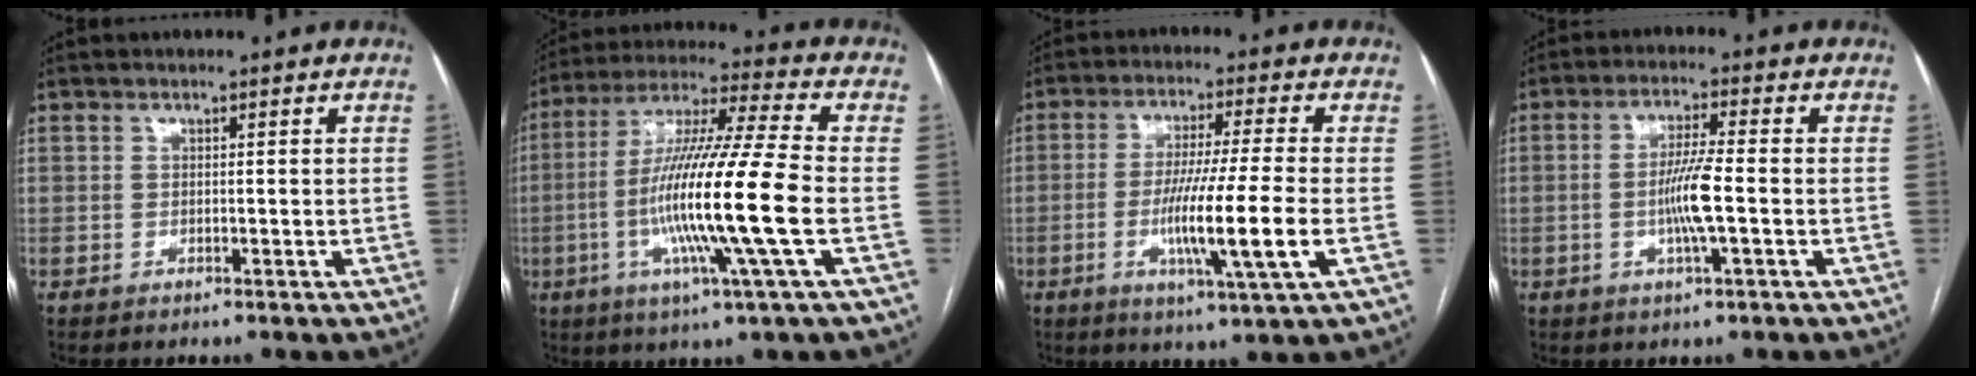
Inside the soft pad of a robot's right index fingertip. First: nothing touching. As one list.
[{"total": 18.6, "force": [-3.8, -1.3, 18.2], "torque": [-0.346, -0.013, -0.084]}, {"total": 12.0, "force": [-2.8, -1.2, 11.6], "torque": [-0.213, -0.021, -0.055]}, {"total": 6.4, "force": [-1.2, -0.1, 6.3], "torque": [-0.125, -0.004, -0.023]}]